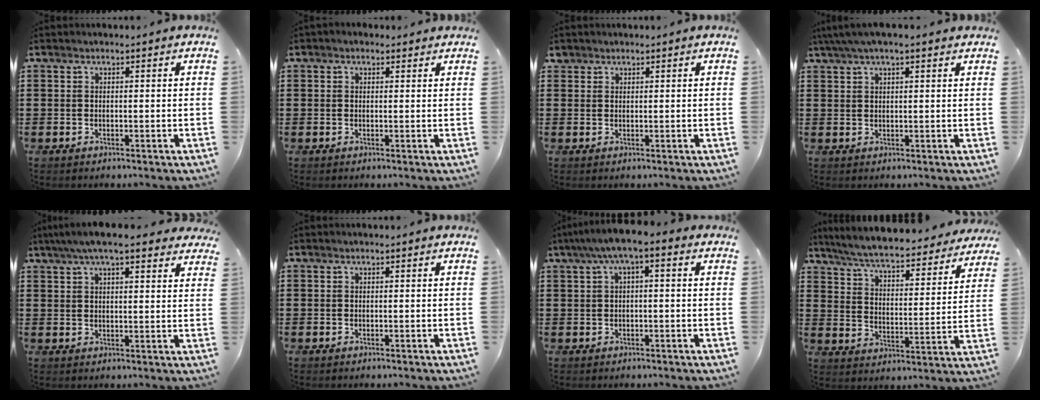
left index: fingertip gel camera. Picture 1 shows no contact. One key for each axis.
{"total": 0.7, "fx": 0.3, "fy": 0.6, "fz": 0.3, "tx": -0.007, "ty": 0.007, "tz": 0.005}
{"total": 1.2, "fx": 1.0, "fy": 0.7, "fz": 0.1, "tx": -0.006, "ty": 0.004, "tz": 0.019}
{"total": 3.5, "fx": 2.4, "fy": 0.7, "fz": 2.5, "tx": -0.053, "ty": 0.005, "tz": 0.043}
{"total": 6.4, "fx": 5.1, "fy": 1.0, "fz": 3.7, "tx": -0.085, "ty": -0.002, "tz": 0.092}
{"total": 0.0}
{"total": 3.8, "fx": -0.3, "fy": 0.9, "fz": 3.6, "tx": -0.073, "ty": 0.003, "tz": -0.012}
{"total": 6.3, "fx": 6.0, "fy": -0.1, "fz": 1.9, "tx": -0.066, "ty": -0.044, "tz": 0.100}